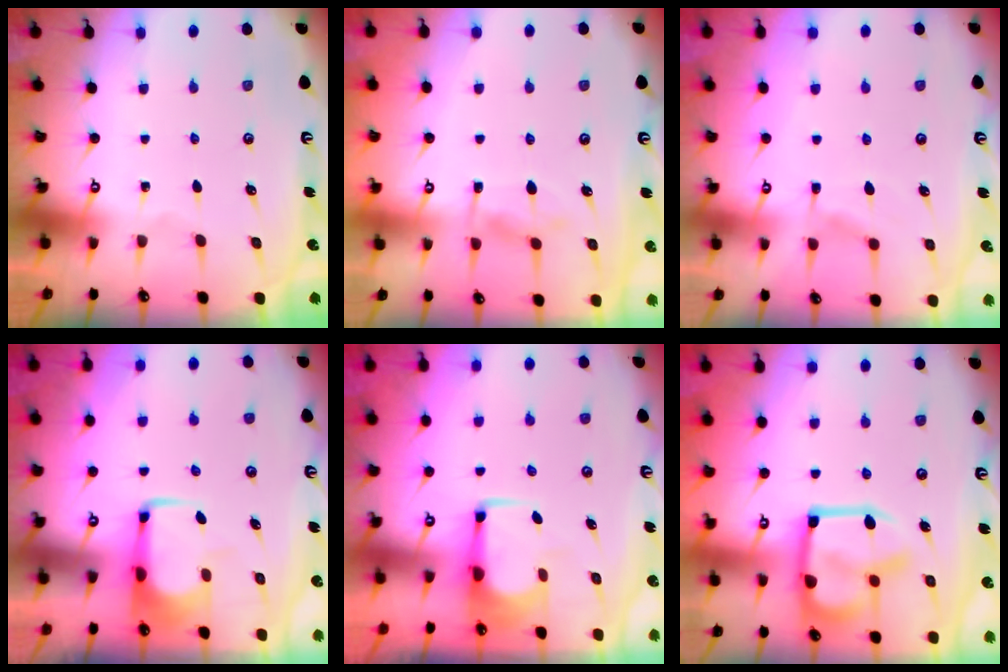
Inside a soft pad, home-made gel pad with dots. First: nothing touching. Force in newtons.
{"total": 2.9, "press": 2.6, "slide": 1.3}
{"total": 1.8, "press": 1.0, "slide": 1.5}
{"total": 2.0, "press": 1.9, "slide": 0.4}
{"total": 1.6, "press": 1.5, "slide": 0.7}
{"total": 12.6, "press": 12.5, "slide": 2.1}